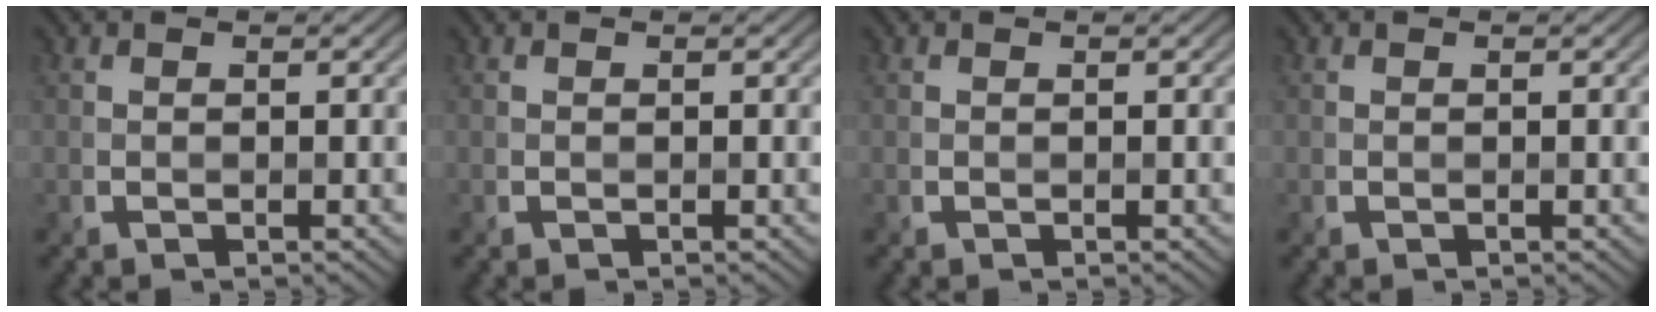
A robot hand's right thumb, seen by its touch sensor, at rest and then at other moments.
{"total": 0.0}
{"total": 0.0}
{"total": 0.0}